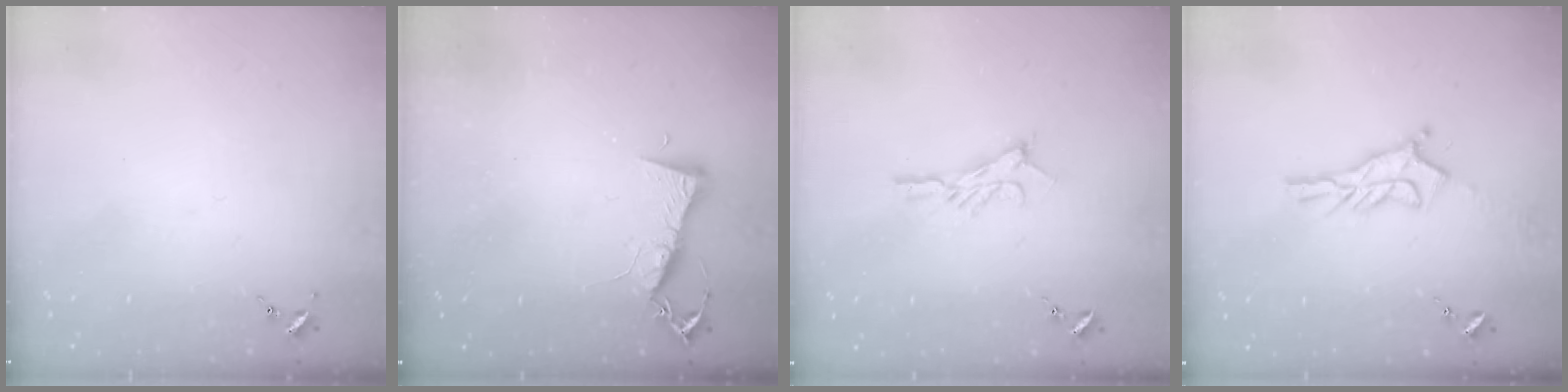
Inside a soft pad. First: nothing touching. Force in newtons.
{"total": 7.2, "press": 7.1, "slide": 0.7}
{"total": 8.3, "press": 8.3, "slide": 0.6}
{"total": 11.2, "press": 11.1, "slide": 0.7}